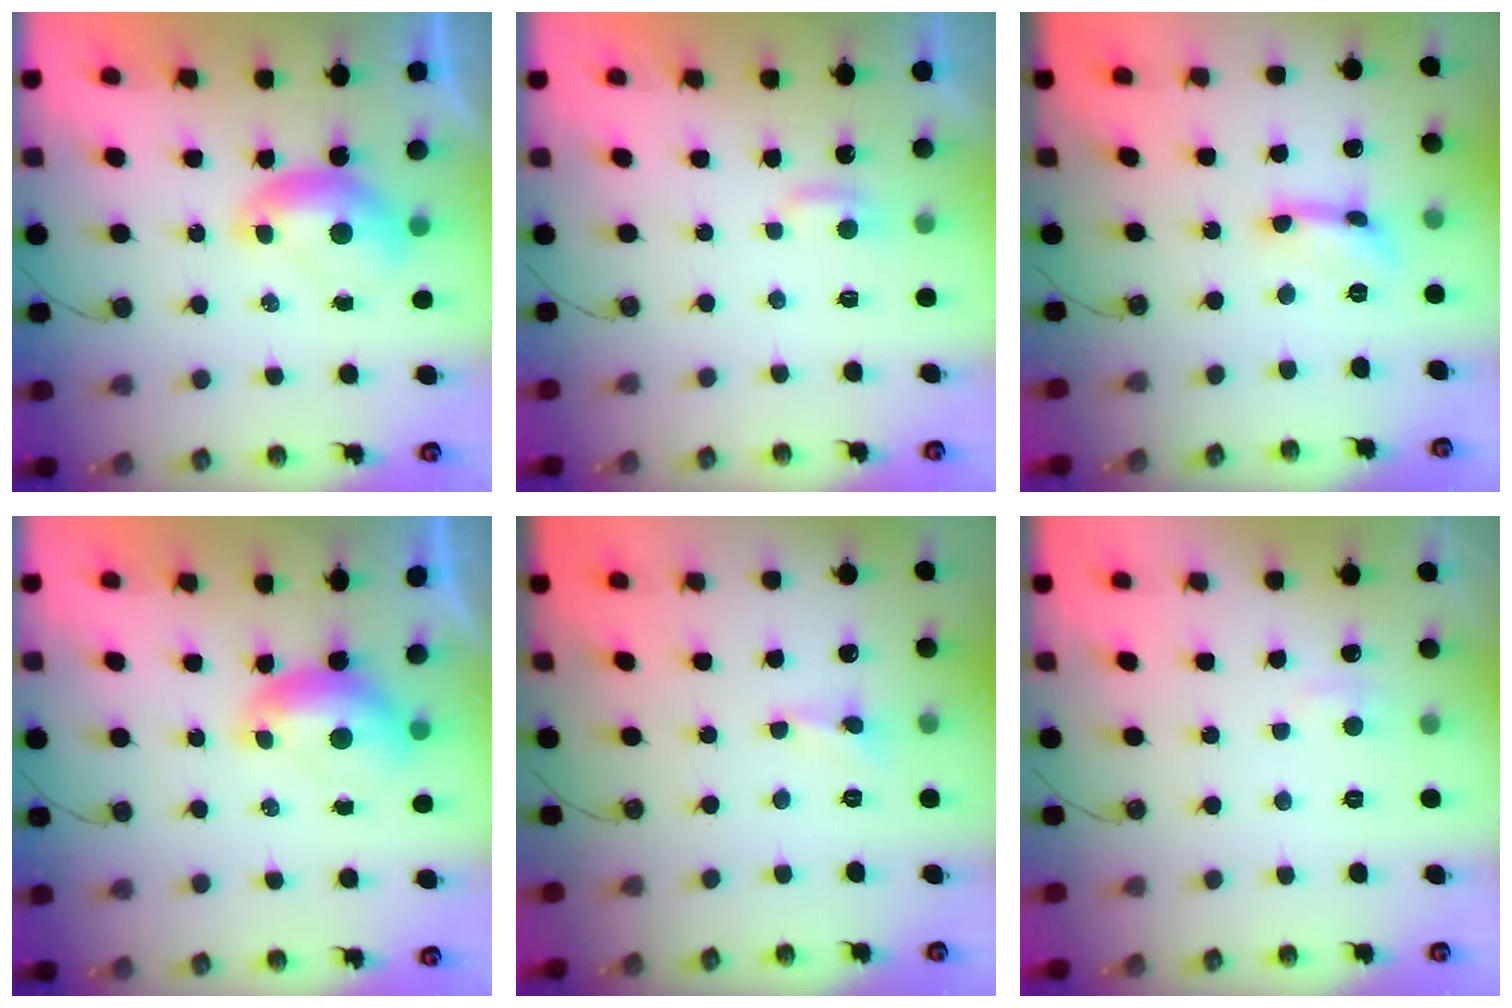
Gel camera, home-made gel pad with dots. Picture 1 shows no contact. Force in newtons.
{"total": 3.0, "press": 3.0, "slide": 0.4}
{"total": 1.3, "press": 1.3, "slide": 0.2}
{"total": 0.0}
{"total": 0.8, "press": 0.8, "slide": 0.2}
{"total": 2.9, "press": 2.8, "slide": 0.5}